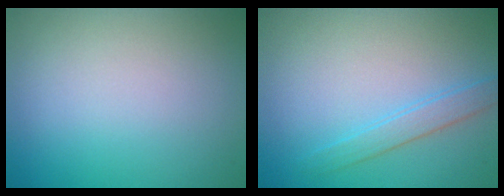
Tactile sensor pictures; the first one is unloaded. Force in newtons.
{"total": 1.8, "press": 1.8, "slide": 0.1}